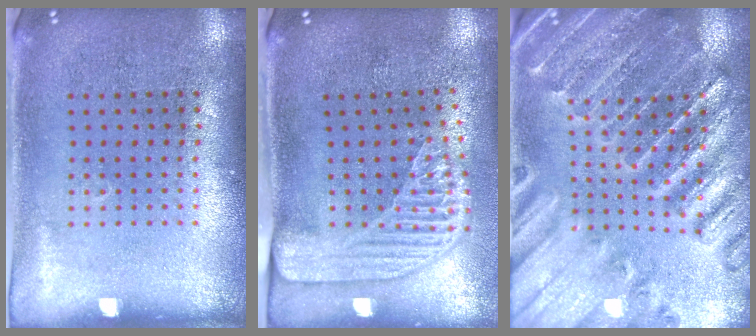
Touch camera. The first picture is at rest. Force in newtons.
{"total": 2.3, "press": 1.7, "slide": 1.5}
{"total": 2.8, "press": 2.8, "slide": 0.4}